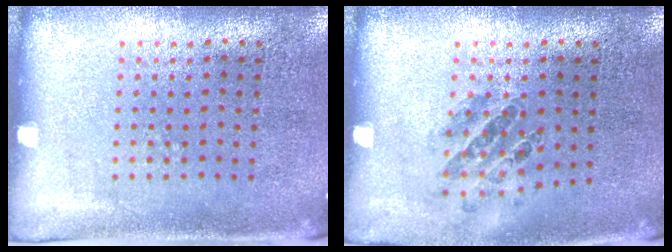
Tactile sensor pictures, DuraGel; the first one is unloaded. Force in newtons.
{"total": 0.8, "press": 0.8, "slide": 0.2}